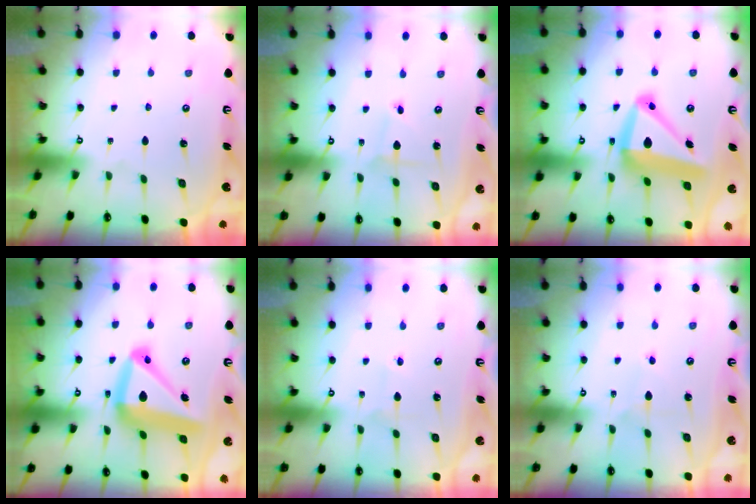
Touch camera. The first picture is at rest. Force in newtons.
{"total": 0.8, "press": 0.8, "slide": 0.0}
{"total": 15.6, "press": 15.3, "slide": 2.9}
{"total": 18.6, "press": 18.5, "slide": 2.0}
{"total": 2.0, "press": 1.9, "slide": 0.5}
{"total": 5.4, "press": 5.4, "slide": 0.3}